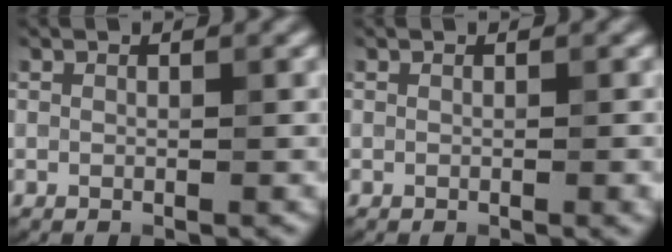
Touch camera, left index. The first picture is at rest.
{"total": 0.9, "force": [-0.2, 0.1, 0.9], "torque": [-0.009, -0.001, -0.002]}